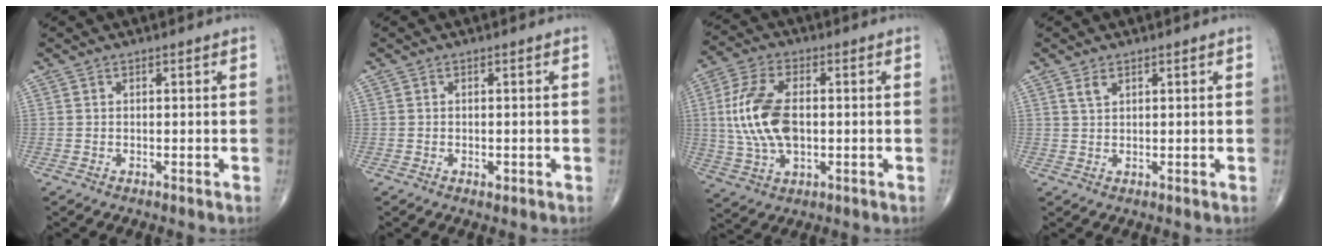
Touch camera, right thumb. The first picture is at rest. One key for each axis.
{"total": 1.0, "fx": -0.4, "fy": 0.5, "fz": 0.7, "tx": -0.011, "ty": -0.002, "tz": -0.005}
{"total": 13.8, "fx": 0.5, "fy": 7.7, "fz": 11.5, "tx": -0.236, "ty": 0.007, "tz": 0.011}
{"total": 1.8, "fx": 1.1, "fy": 0.8, "fz": 1.1, "tx": -0.021, "ty": -0.001, "tz": 0.025}